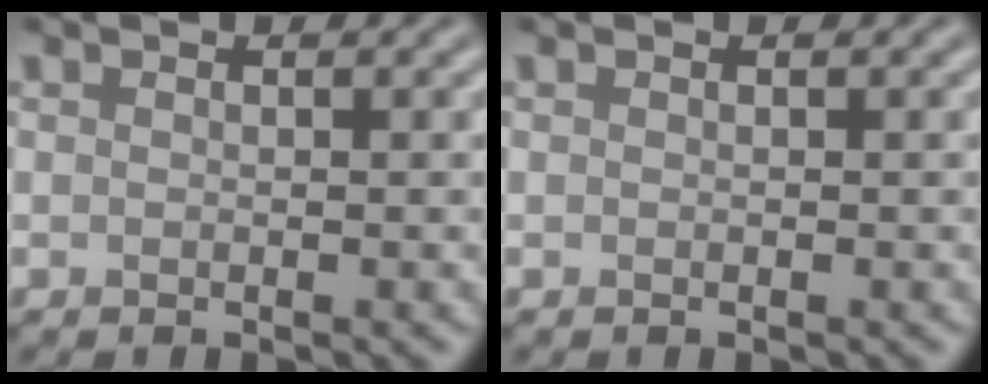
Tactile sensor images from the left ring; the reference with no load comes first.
{"total": 0.0}